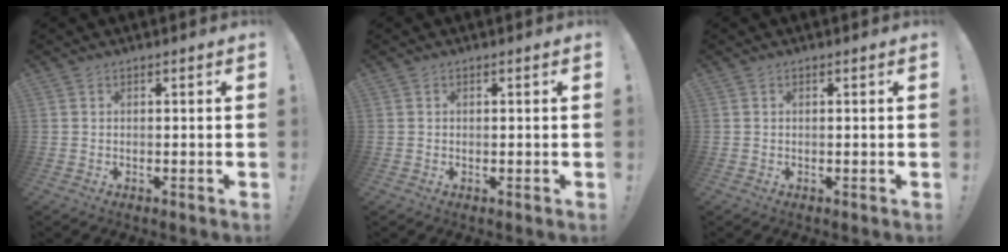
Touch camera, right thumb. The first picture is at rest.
{"total": 0.0}
{"total": 0.0}